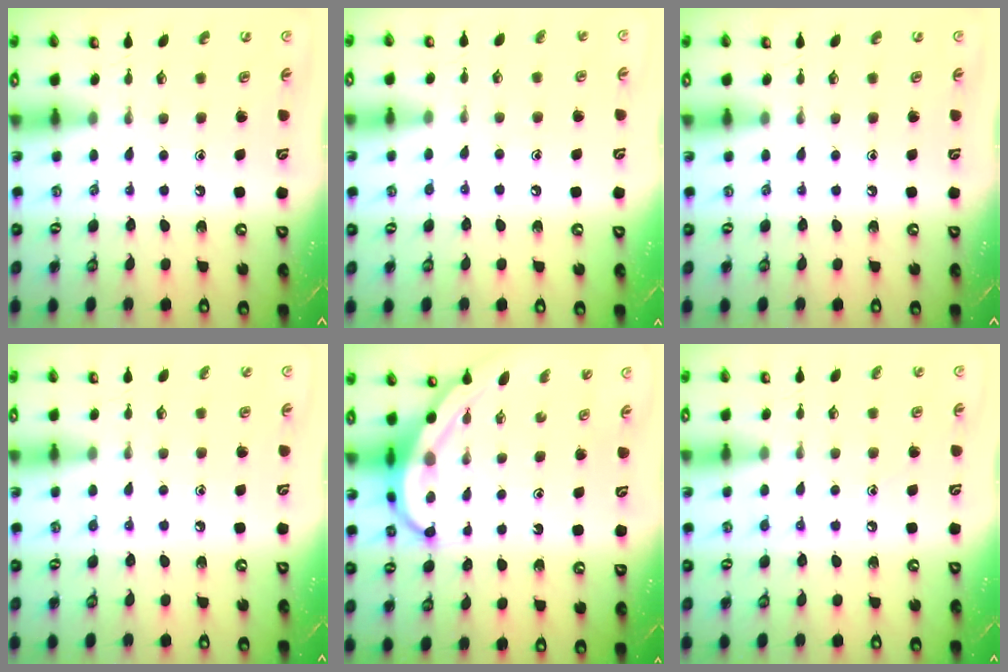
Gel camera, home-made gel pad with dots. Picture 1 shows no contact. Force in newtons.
{"total": 5.3, "press": 5.2, "slide": 0.6}
{"total": 0.0}
{"total": 3.3, "press": 3.3, "slide": 0.5}
{"total": 6.0, "press": 6.0, "slide": 0.6}
{"total": 5.5, "press": 5.5, "slide": 0.7}